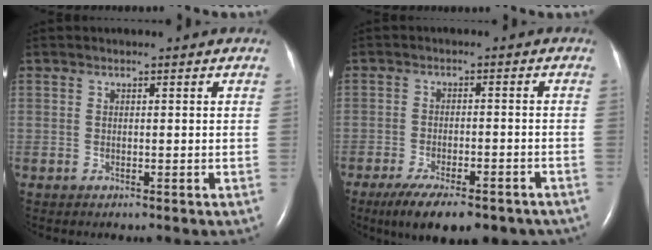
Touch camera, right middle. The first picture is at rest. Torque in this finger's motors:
{"motor_torque": [0.82, -0.75, 0.20, 0.08]}